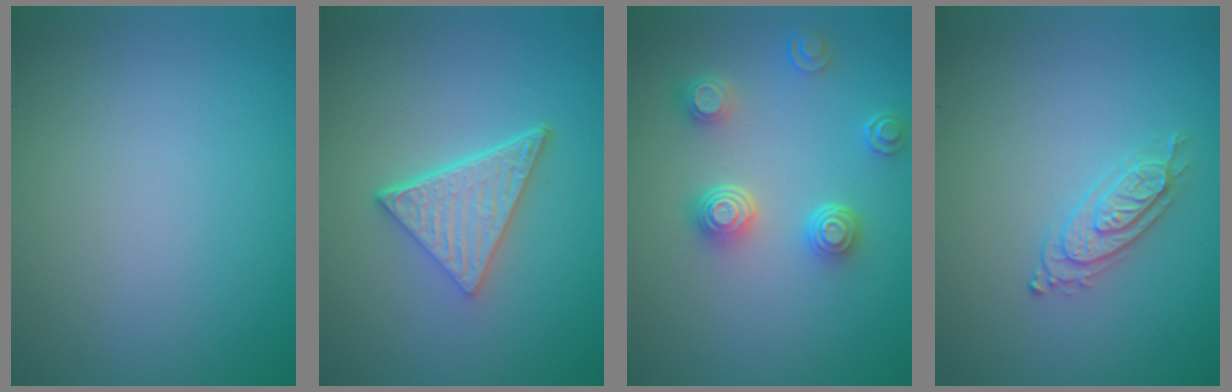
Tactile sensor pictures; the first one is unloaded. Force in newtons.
{"total": 4.9, "press": 3.5, "slide": 3.4}
{"total": 4.3, "press": 3.5, "slide": 2.5}
{"total": 2.2, "press": 2.2, "slide": 0.5}